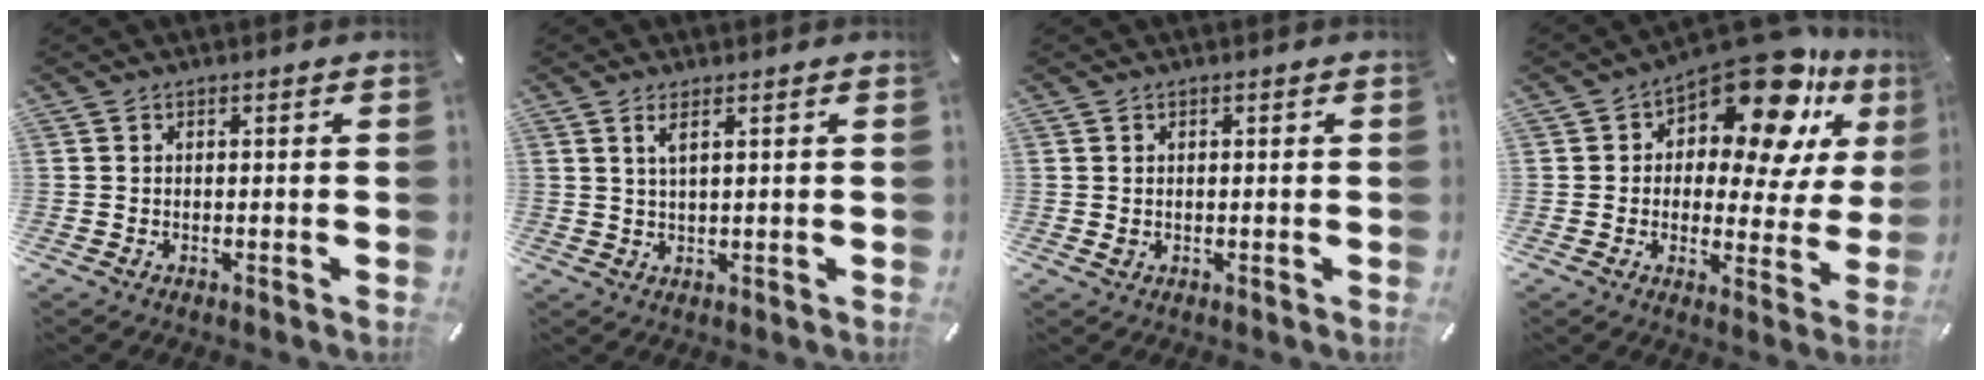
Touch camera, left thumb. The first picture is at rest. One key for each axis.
{"total": 2.7, "fx": 1.5, "fy": 0.5, "fz": 2.2, "tx": -0.049, "ty": 0.001, "tz": 0.025}
{"total": 0.8, "fx": 0.1, "fy": 0.7, "fz": 0.4, "tx": -0.001, "ty": -0.001, "tz": -0.001}
{"total": 17.3, "fx": 11.1, "fy": 7.7, "fz": 10.8, "tx": -0.156, "ty": -0.085, "tz": 0.185}